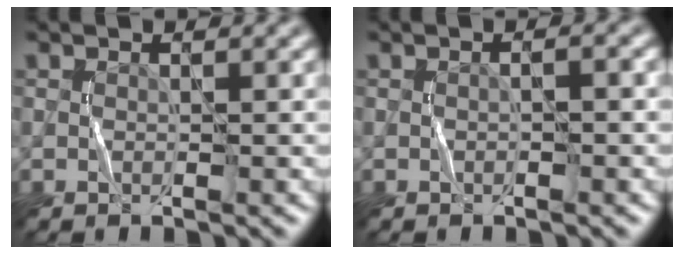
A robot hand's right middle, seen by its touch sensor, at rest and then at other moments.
{"total": 1.2, "force": [0.2, 0.4, 1.1], "torque": [-0.008, -0.006, -0.002]}